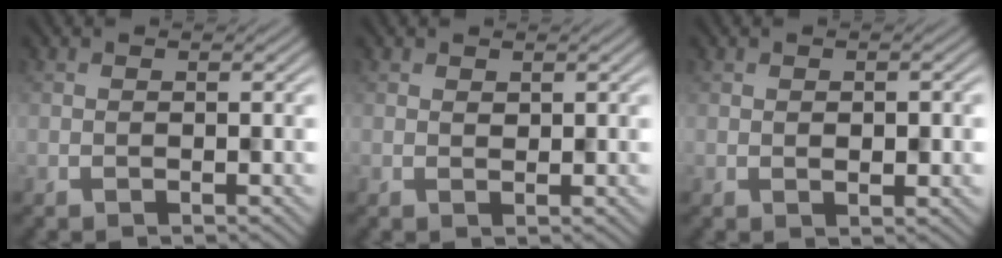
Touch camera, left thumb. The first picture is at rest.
{"total": 1.1, "force": [0.5, 0.8, 0.7], "torque": [-0.014, 0.001, 0.011]}
{"total": 2.8, "force": [0.3, 1.7, 2.2], "torque": [-0.022, 0.010, 0.013]}